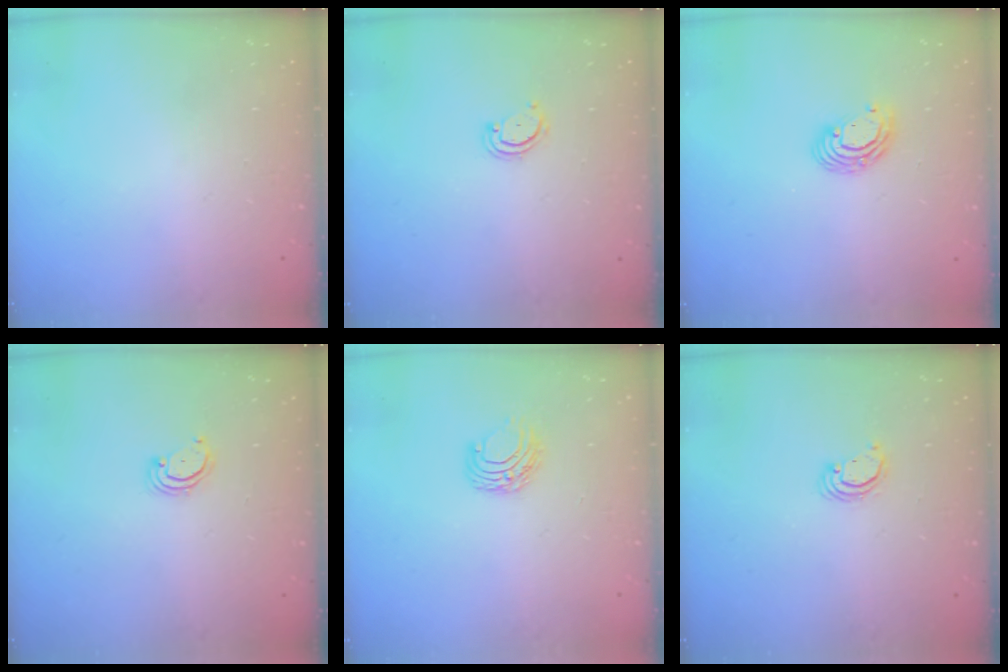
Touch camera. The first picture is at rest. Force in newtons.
{"total": 2.6, "press": 2.6, "slide": 0.3}
{"total": 6.5, "press": 6.5, "slide": 0.2}
{"total": 2.3, "press": 2.2, "slide": 0.2}
{"total": 6.7, "press": 6.7, "slide": 0.5}
{"total": 2.7, "press": 2.7, "slide": 0.1}